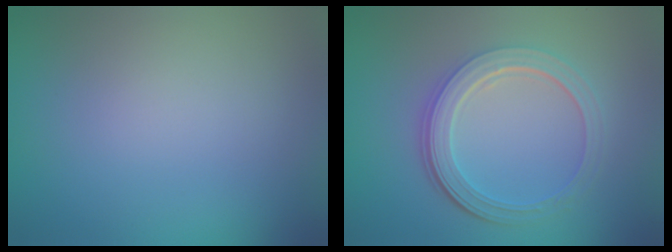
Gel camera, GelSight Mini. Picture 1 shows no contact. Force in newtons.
{"total": 5.0, "press": 3.8, "slide": 3.2}